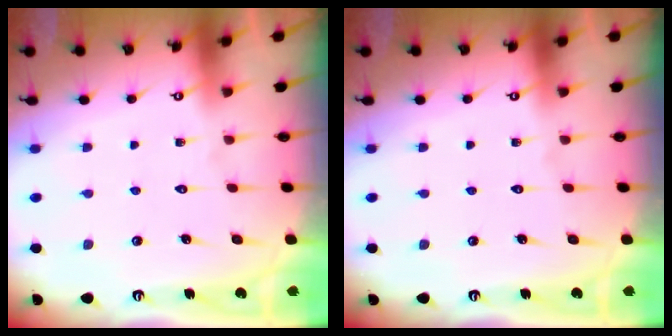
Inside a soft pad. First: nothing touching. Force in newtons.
{"total": 0.0}